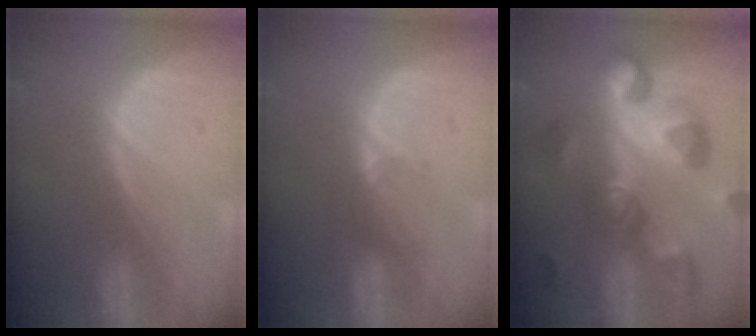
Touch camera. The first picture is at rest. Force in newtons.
{"total": 1.5, "press": 1.5, "slide": 0.2}
{"total": 11.2, "press": 10.1, "slide": 5.0}